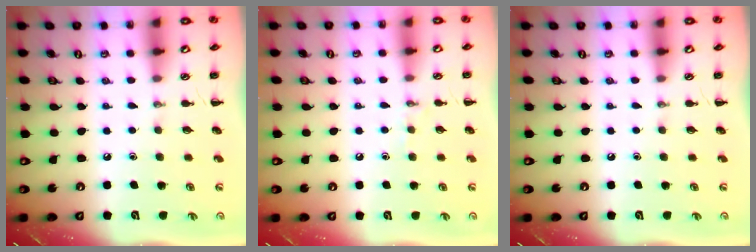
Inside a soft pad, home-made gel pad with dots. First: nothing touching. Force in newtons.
{"total": 4.9, "press": 4.7, "slide": 1.2}
{"total": 0.0}